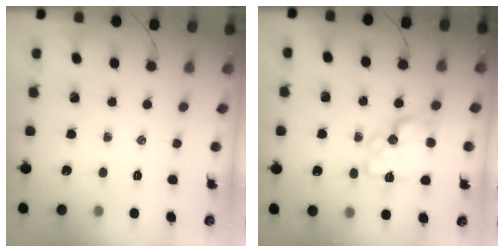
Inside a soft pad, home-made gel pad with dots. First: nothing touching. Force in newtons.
{"total": 12.0, "press": 12.0, "slide": 0.4}